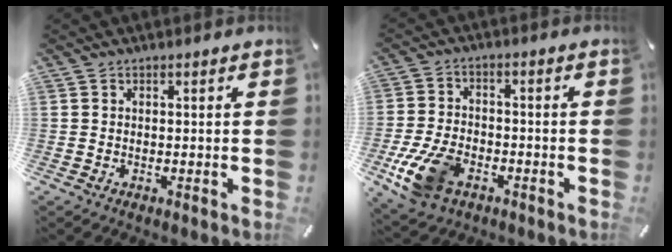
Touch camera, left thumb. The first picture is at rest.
{"total": 11.7, "force": [-5.3, 7.3, 7.5], "torque": [-0.156, 0.021, -0.092]}